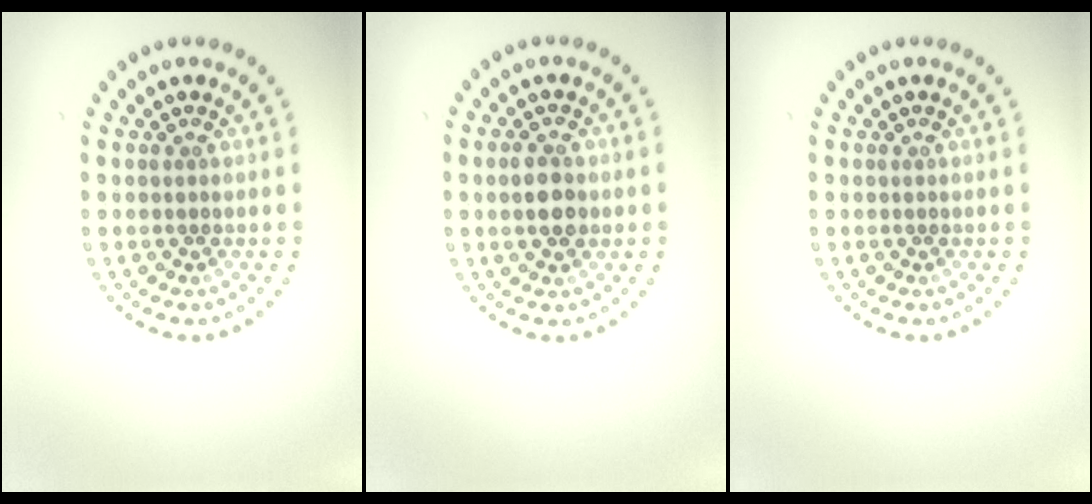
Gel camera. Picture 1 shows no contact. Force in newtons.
{"total": 2.8, "press": 2.8, "slide": 0.1}
{"total": 0.0}